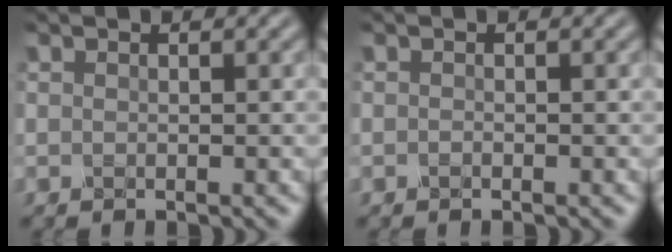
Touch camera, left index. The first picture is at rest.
{"total": 0.0}